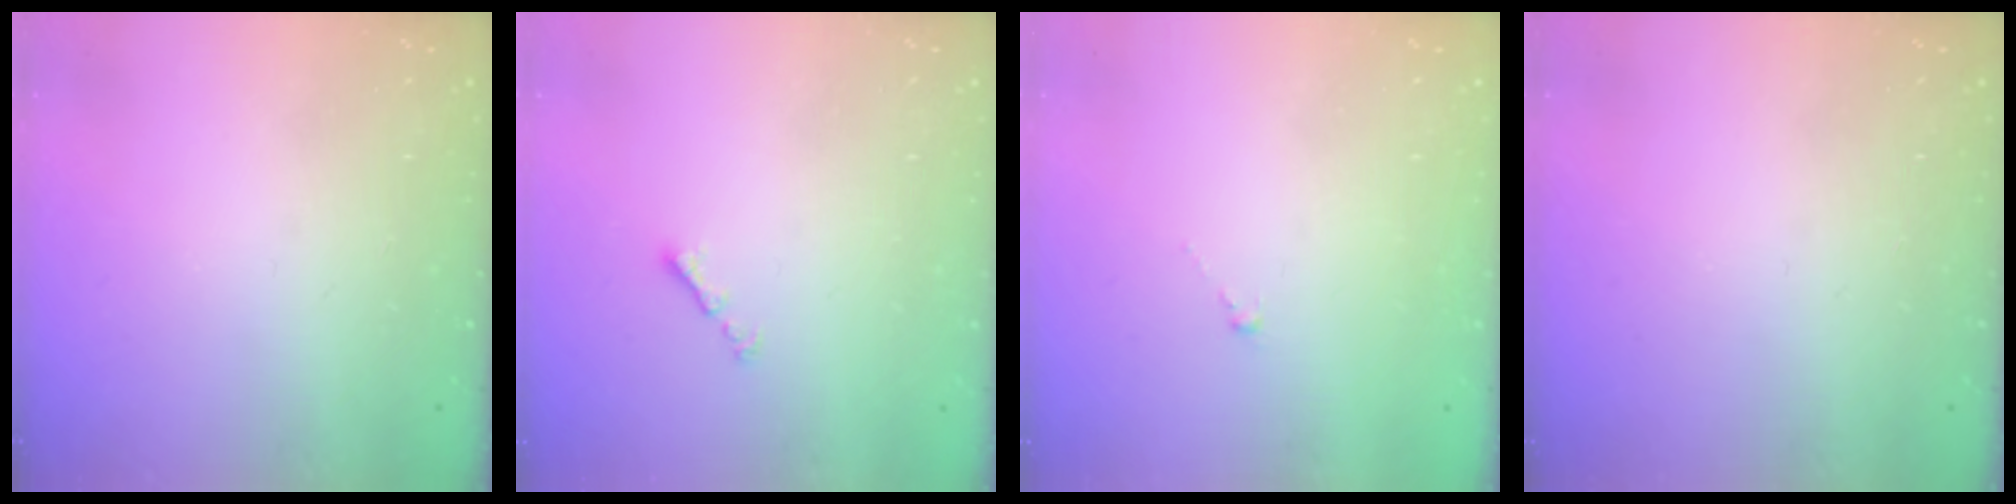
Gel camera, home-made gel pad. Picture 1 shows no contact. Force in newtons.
{"total": 1.3, "press": 1.2, "slide": 0.5}
{"total": 0.0}
{"total": 0.0}